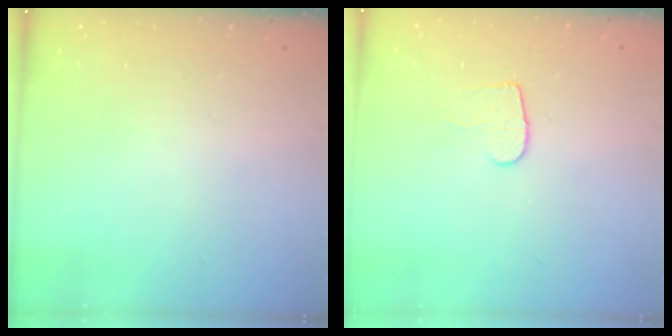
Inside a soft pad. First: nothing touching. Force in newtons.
{"total": 6.3, "press": 6.3, "slide": 0.6}